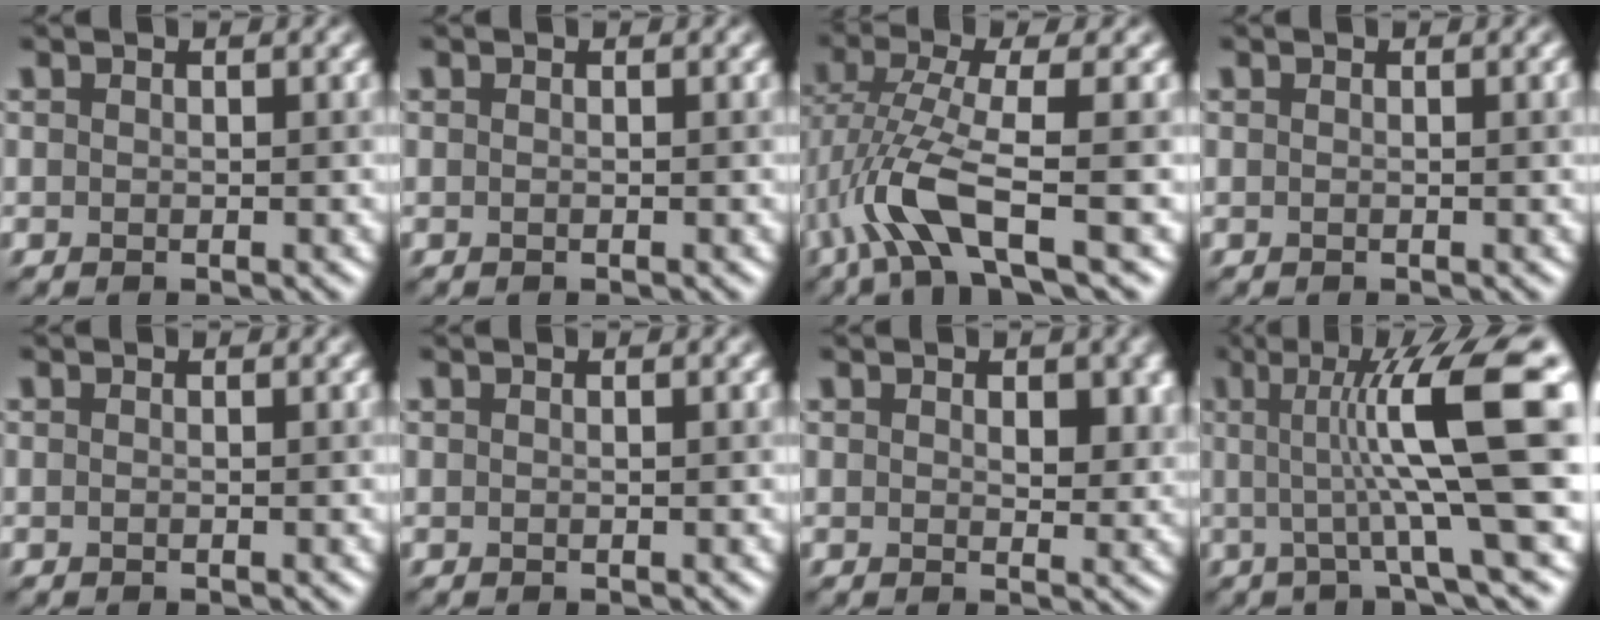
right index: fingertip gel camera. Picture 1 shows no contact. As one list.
[{"total": 0.0}, {"total": 5.7, "force": [-1.9, 1.2, 5.2], "torque": [-0.112, 0.002, -0.039]}, {"total": 1.0, "force": [0.1, 0.4, 0.9], "torque": [-0.005, -0.001, -0.002]}, {"total": 0.0}, {"total": 0.0}, {"total": 2.8, "force": [1.2, 1.4, 2.1], "torque": [-0.022, -0.003, 0.027]}, {"total": 11.1, "force": [1.3, 1.9, 10.8], "torque": [-0.129, 0.010, 0.018]}]